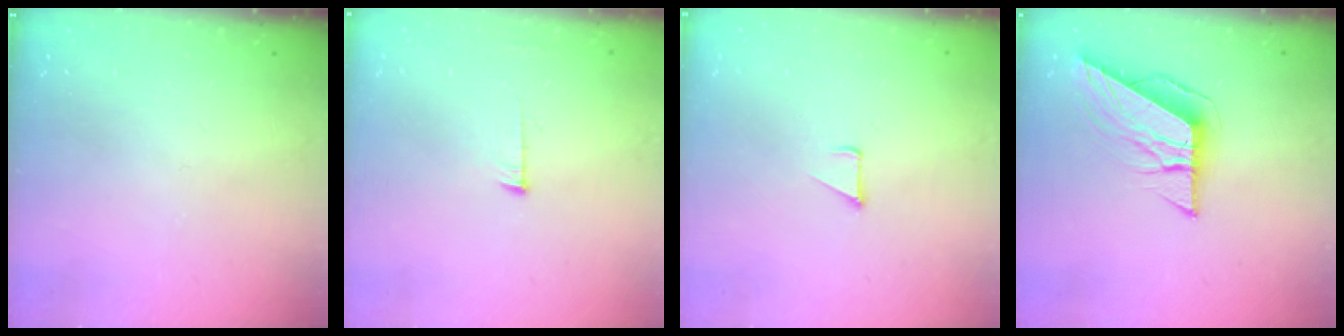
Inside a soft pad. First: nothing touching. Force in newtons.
{"total": 6.1, "press": 6.1, "slide": 0.6}
{"total": 1.5, "press": 1.5, "slide": 0.1}
{"total": 8.7, "press": 8.7, "slide": 0.3}